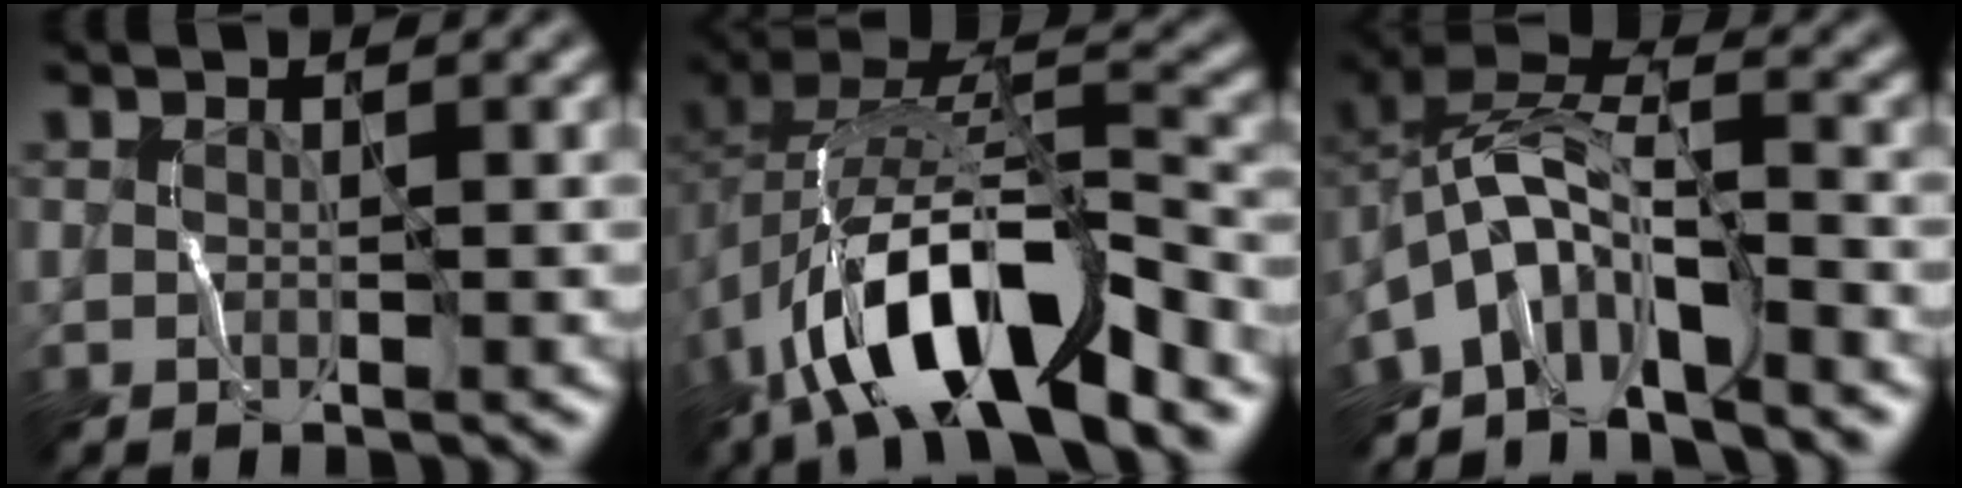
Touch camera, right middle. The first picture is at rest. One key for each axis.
{"total": 11.7, "fx": -5.6, "fy": 4.8, "fz": 9.1, "tx": -0.165, "ty": 0.016, "tz": -0.100}
{"total": 6.9, "fx": -4.4, "fy": 2.8, "fz": 4.6, "tx": -0.077, "ty": 0.015, "tz": -0.093}